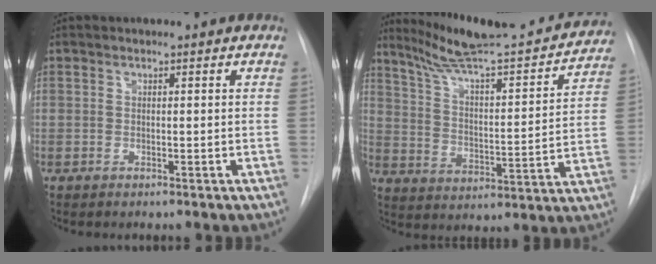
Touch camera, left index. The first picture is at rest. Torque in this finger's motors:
{"motor_torque": [0.23, -0.31, 0.09, 0.06]}